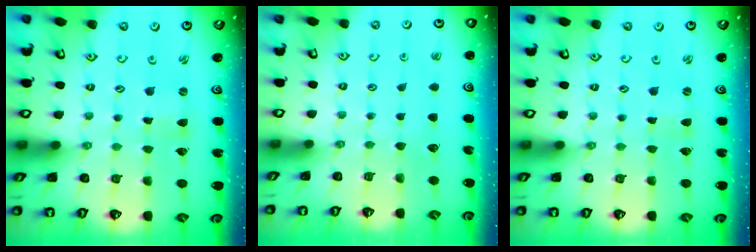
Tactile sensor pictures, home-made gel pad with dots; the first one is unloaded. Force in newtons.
{"total": 0.0}
{"total": 0.0}